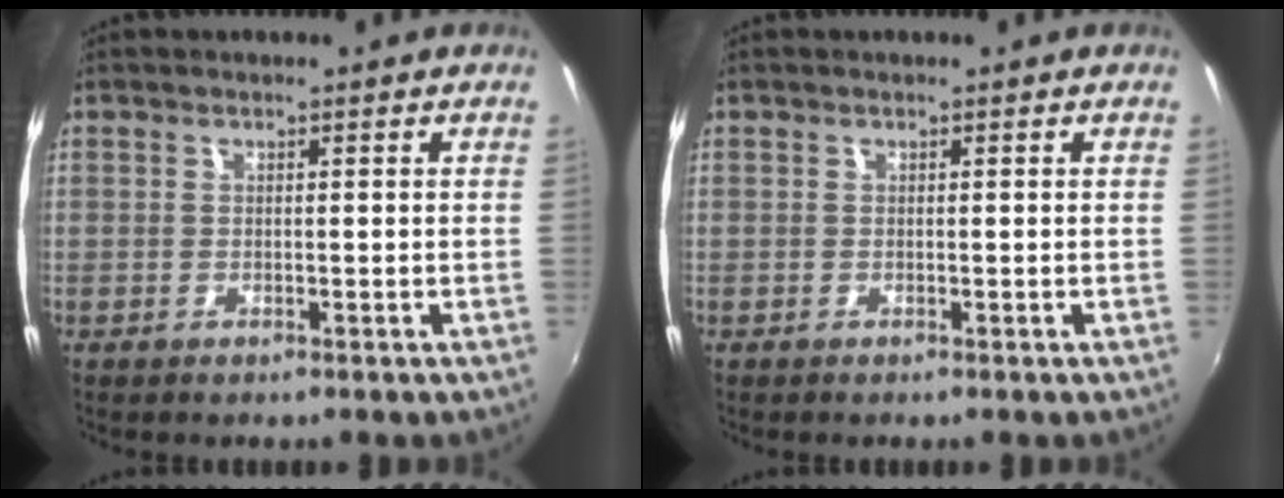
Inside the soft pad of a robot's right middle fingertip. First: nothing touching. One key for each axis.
{"total": 0.0}